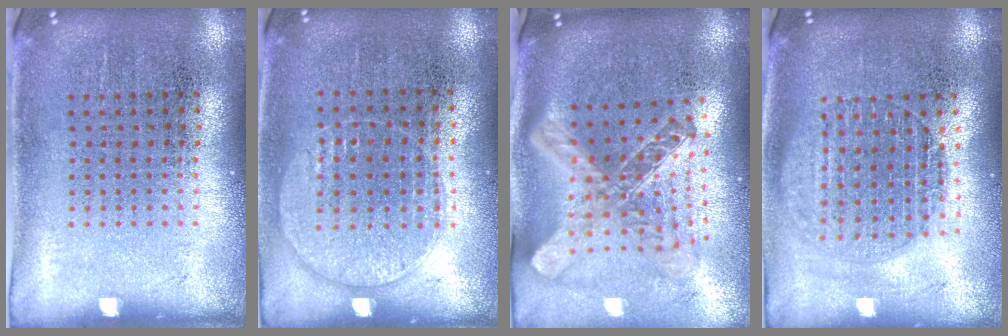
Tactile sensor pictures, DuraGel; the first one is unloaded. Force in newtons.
{"total": 1.0, "press": 0.9, "slide": 0.4}
{"total": 2.7, "press": 2.0, "slide": 1.9}
{"total": 1.6, "press": 1.4, "slide": 0.7}